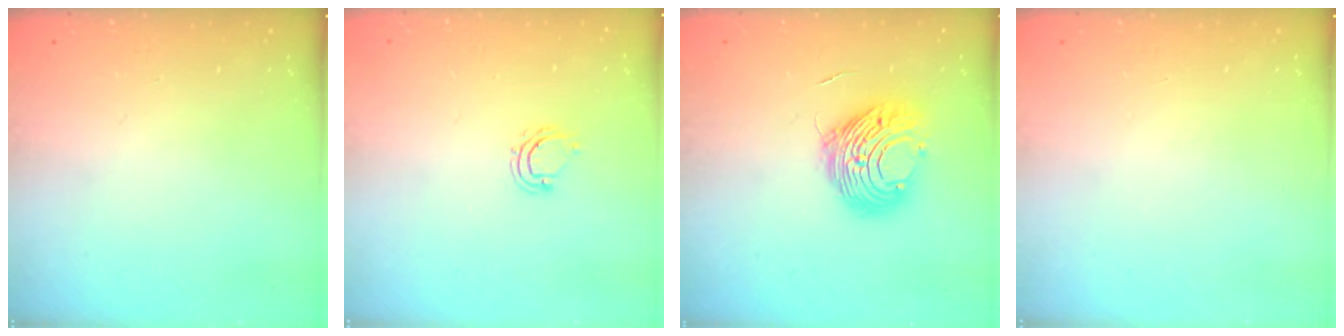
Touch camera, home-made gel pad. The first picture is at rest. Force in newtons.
{"total": 5.0, "press": 5.0, "slide": 0.2}
{"total": 11.1, "press": 11.1, "slide": 0.9}
{"total": 0.0}